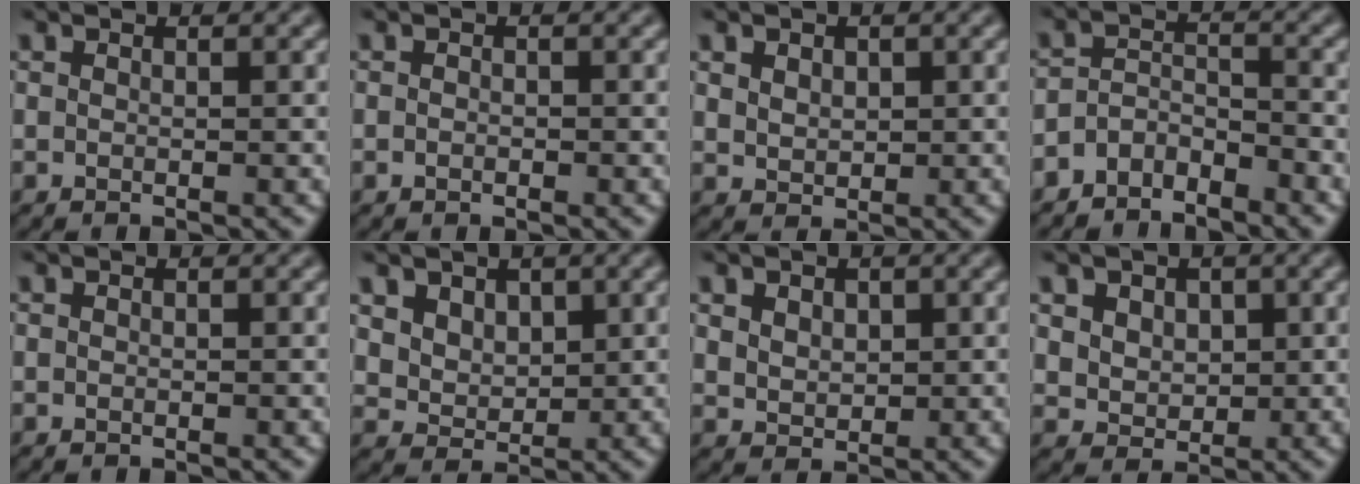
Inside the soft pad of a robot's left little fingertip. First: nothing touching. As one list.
[{"total": 0.5, "force": [-0.3, 0.3, 0.3], "torque": [-0.003, -0.001, -0.008]}, {"total": 2.4, "force": [1.0, 1.8, 1.3], "torque": [-0.036, 0.009, 0.015]}, {"total": 2.9, "force": [-2.6, 1.0, 0.6], "torque": [-0.014, 0.012, -0.057]}, {"total": 0.0}, {"total": 4.4, "force": [2.0, 3.4, 1.9], "torque": [-0.059, -0.008, 0.050]}, {"total": 3.1, "force": [1.2, 2.2, 1.7], "torque": [-0.048, 0.006, 0.024]}, {"total": 4.5, "force": [1.7, 3.6, 2.1], "torque": [-0.053, 0.003, 0.031]}]